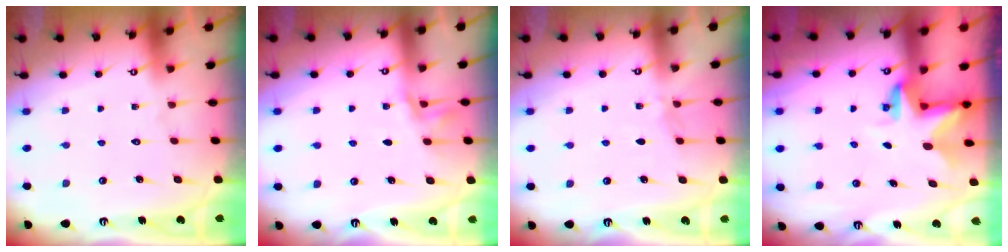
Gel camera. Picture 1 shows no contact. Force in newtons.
{"total": 2.9, "press": 2.8, "slide": 0.4}
{"total": 3.0, "press": 3.0, "slide": 0.5}
{"total": 3.4, "press": 3.4, "slide": 0.2}